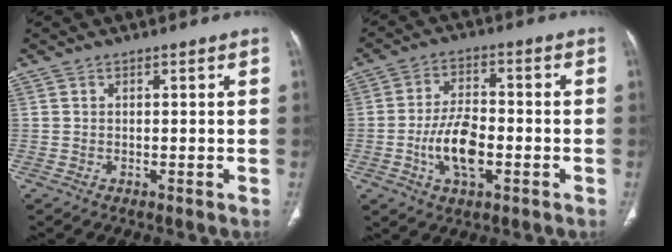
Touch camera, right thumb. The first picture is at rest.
{"total": 9.8, "force": [-2.6, 4.9, 8.0], "torque": [-0.143, 0.015, -0.047]}